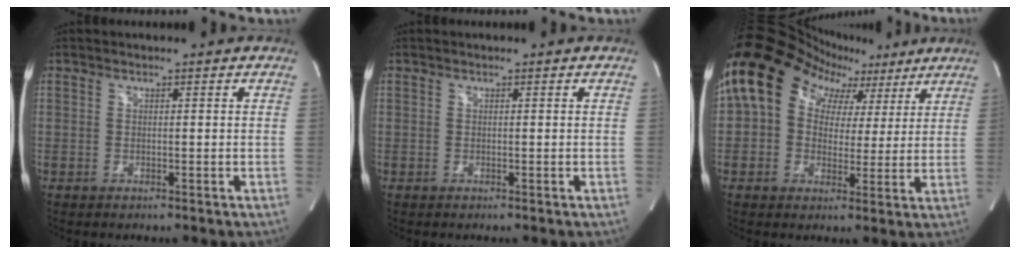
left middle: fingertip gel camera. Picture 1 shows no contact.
{"total": 0.0}
{"total": 16.2, "force": [6.9, 12.5, 7.6], "torque": [-0.126, 0.079, 0.106]}